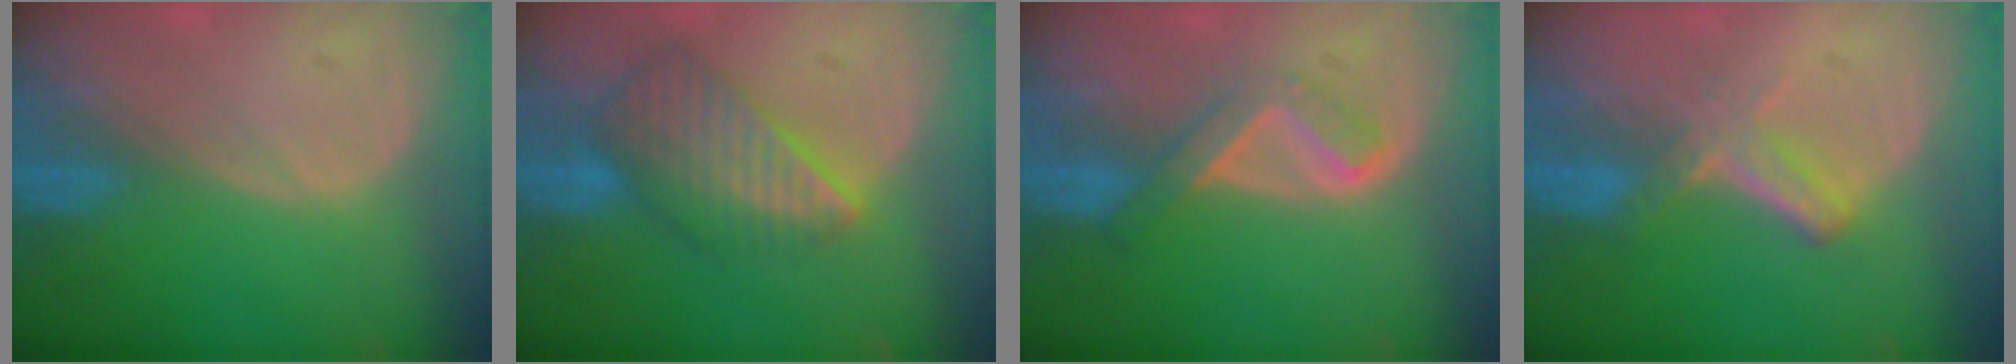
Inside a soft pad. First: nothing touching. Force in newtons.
{"total": 8.7, "press": 7.6, "slide": 4.1}
{"total": 5.3, "press": 4.6, "slide": 2.6}
{"total": 5.6, "press": 4.8, "slide": 2.8}